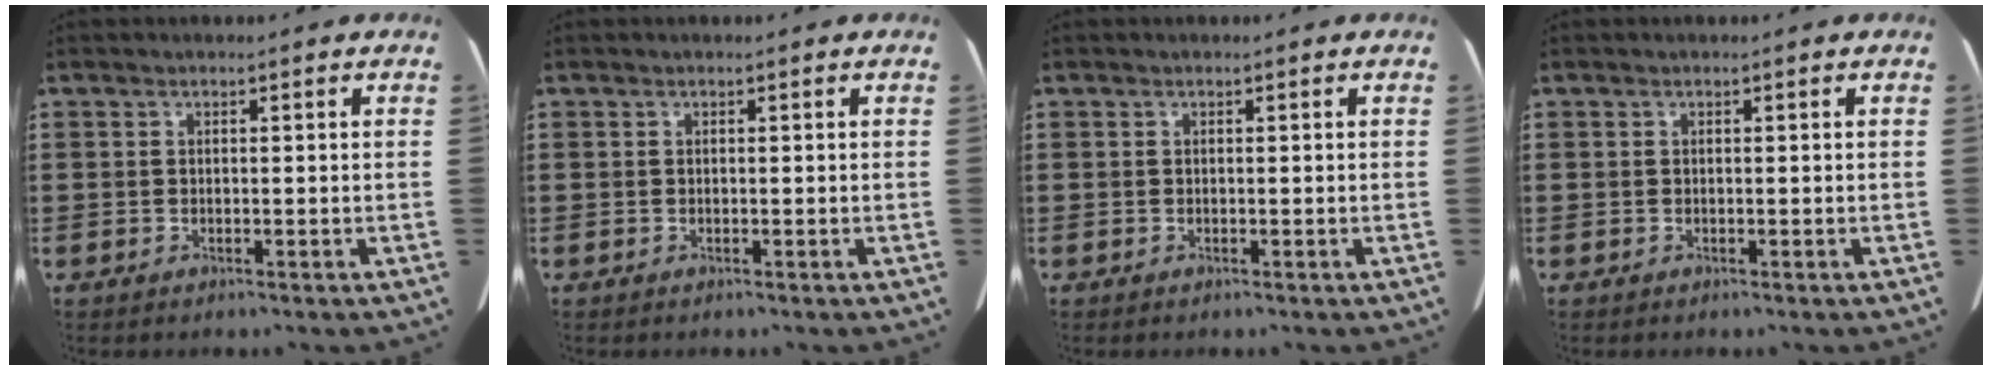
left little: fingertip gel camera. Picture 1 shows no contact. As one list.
[{"total": 0.0}, {"total": 0.0}, {"total": 0.0}]